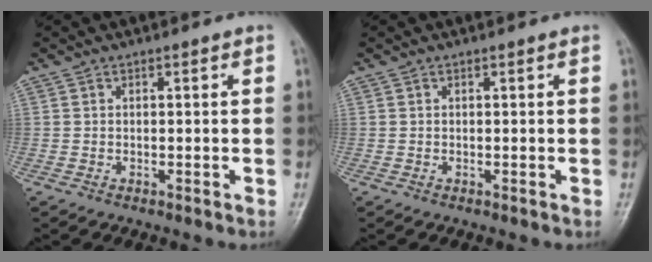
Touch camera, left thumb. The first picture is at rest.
{"total": 0.0}